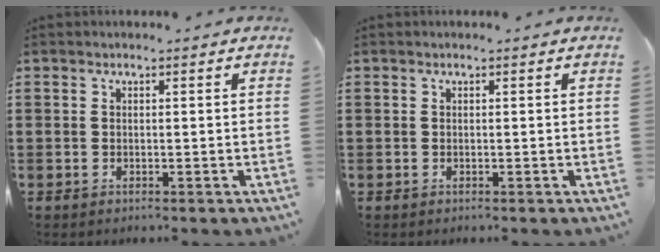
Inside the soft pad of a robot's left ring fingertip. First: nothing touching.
{"total": 0.0}